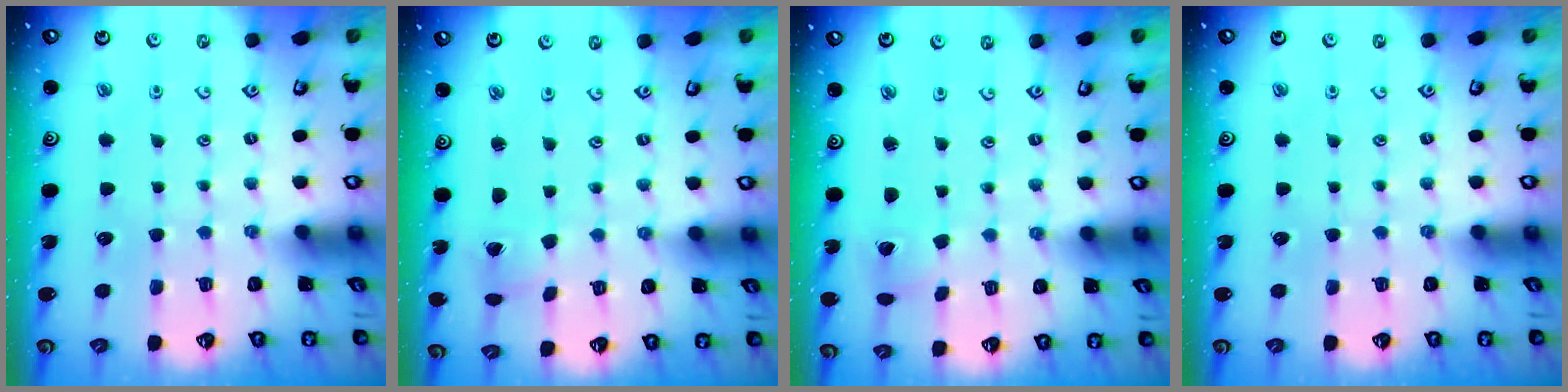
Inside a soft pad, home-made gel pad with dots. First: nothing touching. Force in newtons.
{"total": 1.1, "press": 1.1, "slide": 0.0}
{"total": 2.0, "press": 2.0, "slide": 0.3}
{"total": 0.0}